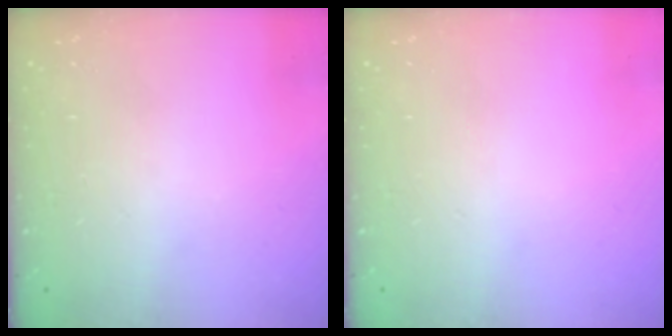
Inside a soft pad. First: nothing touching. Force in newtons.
{"total": 0.0}